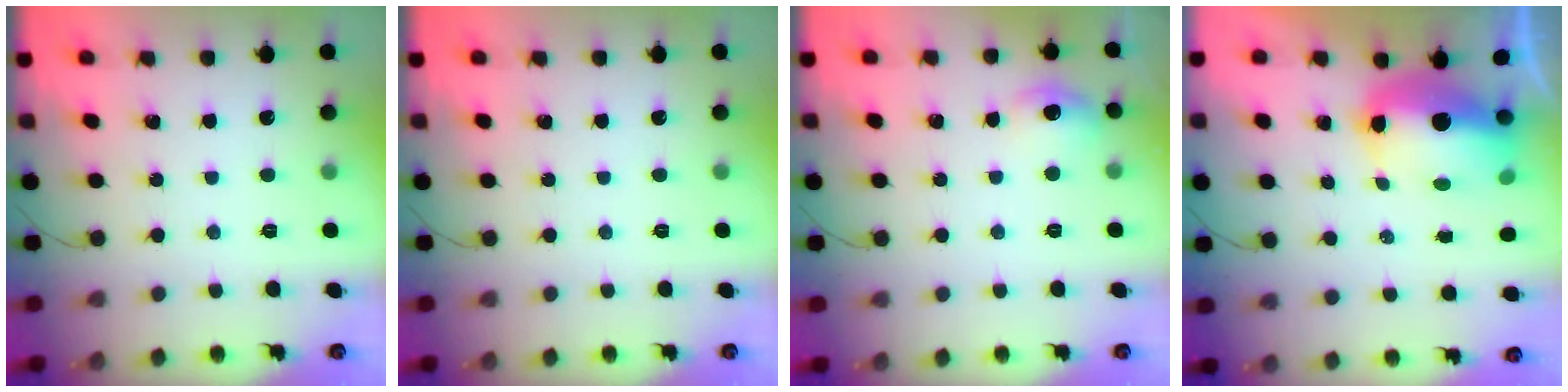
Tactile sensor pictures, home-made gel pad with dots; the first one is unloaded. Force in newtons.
{"total": 0.0}
{"total": 6.4, "press": 6.1, "slide": 1.9}
{"total": 10.3, "press": 10.1, "slide": 2.1}